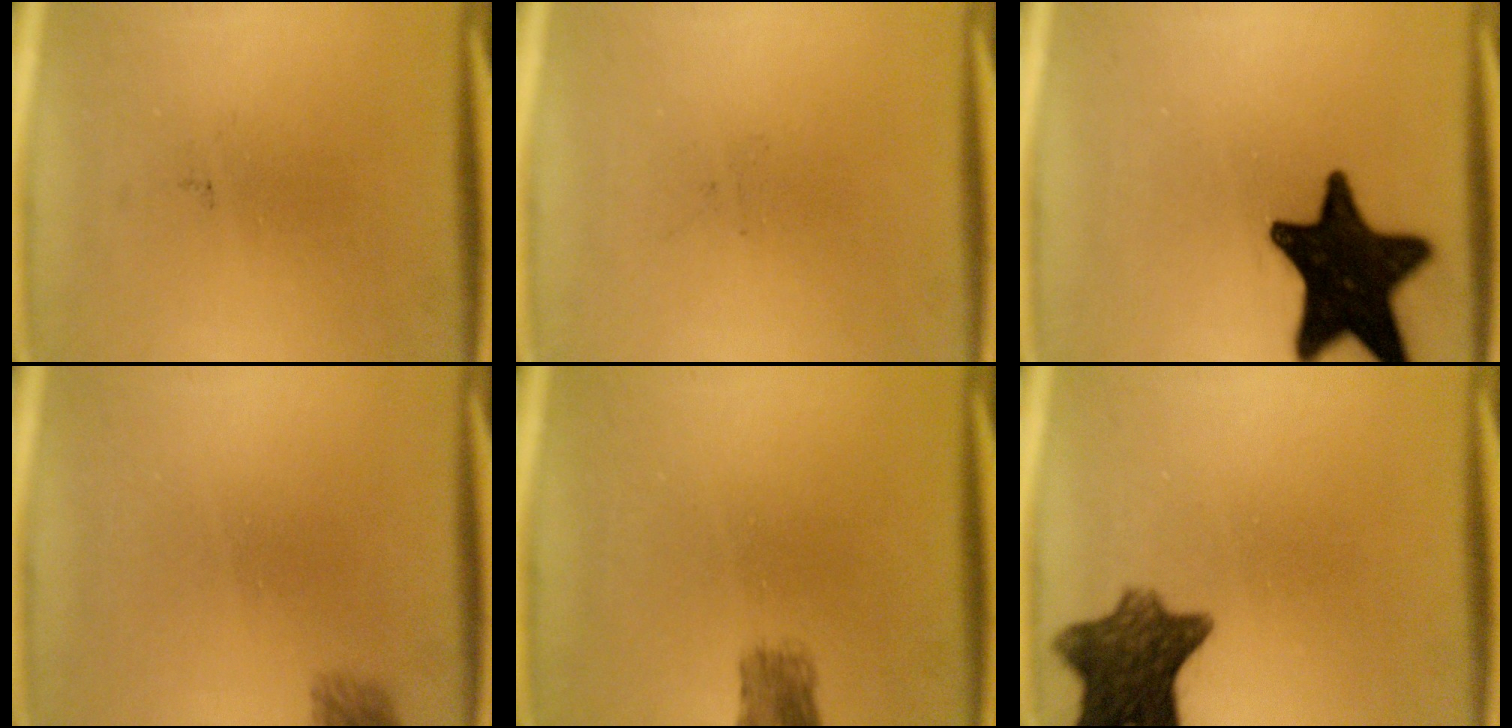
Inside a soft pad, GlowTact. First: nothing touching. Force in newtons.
{"total": 0.0}
{"total": 19.9}
{"total": 1.6}
{"total": 2.9}
{"total": 9.7}